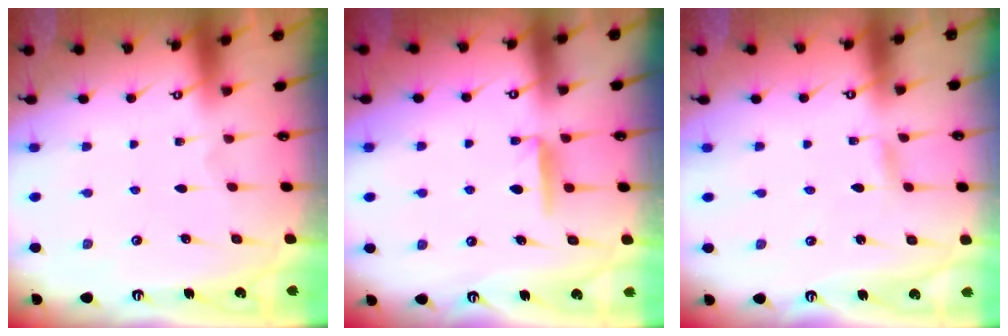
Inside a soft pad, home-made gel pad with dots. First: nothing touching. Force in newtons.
{"total": 5.4, "press": 5.4, "slide": 0.7}
{"total": 1.4, "press": 1.4, "slide": 0.1}